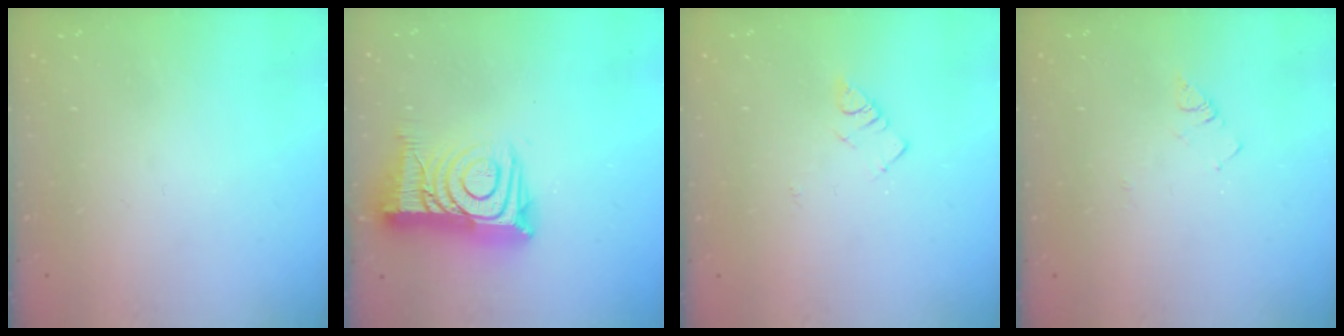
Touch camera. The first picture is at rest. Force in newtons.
{"total": 17.3, "press": 17.2, "slide": 1.3}
{"total": 2.8, "press": 2.7, "slide": 0.4}
{"total": 3.1, "press": 3.1, "slide": 0.5}